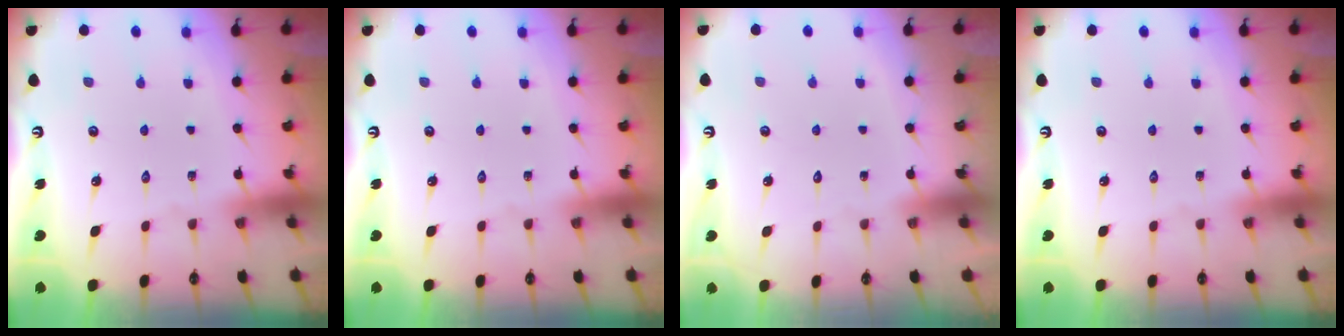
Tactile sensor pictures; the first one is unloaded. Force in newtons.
{"total": 0.0}
{"total": 1.6, "press": 1.6, "slide": 0.1}
{"total": 0.0}